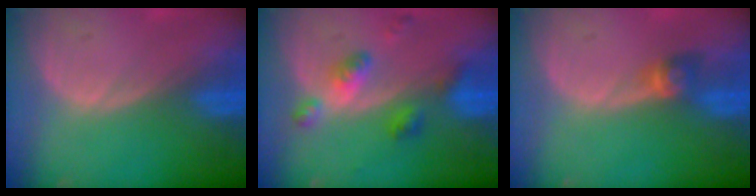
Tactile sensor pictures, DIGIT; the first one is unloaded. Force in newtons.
{"total": 6.0, "press": 5.2, "slide": 2.8}
{"total": 2.6, "press": 2.4, "slide": 1.0}